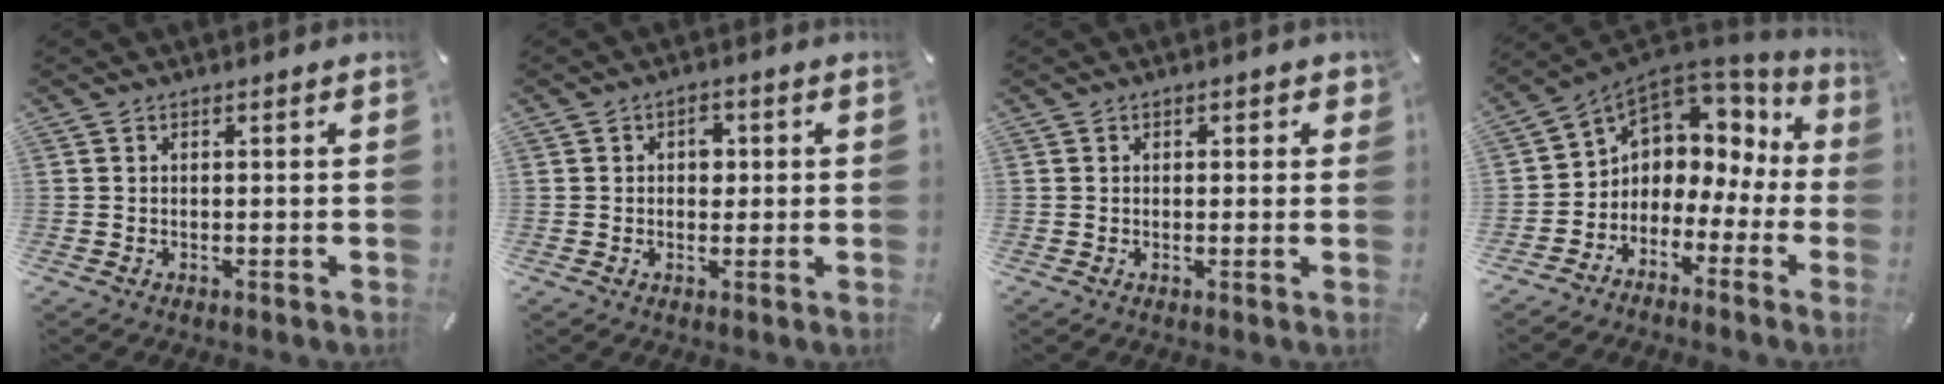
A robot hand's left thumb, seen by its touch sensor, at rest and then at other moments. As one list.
[{"total": 3.2, "force": [0.2, 2.4, 2.1], "torque": [-0.011, -0.003, -0.007]}, {"total": 1.1, "force": [0.2, 0.9, 0.6], "torque": [0.005, 0.000, -0.002]}, {"total": 5.0, "force": [0.8, 4.9, 0.7], "torque": [-0.038, -0.029, 0.016]}]